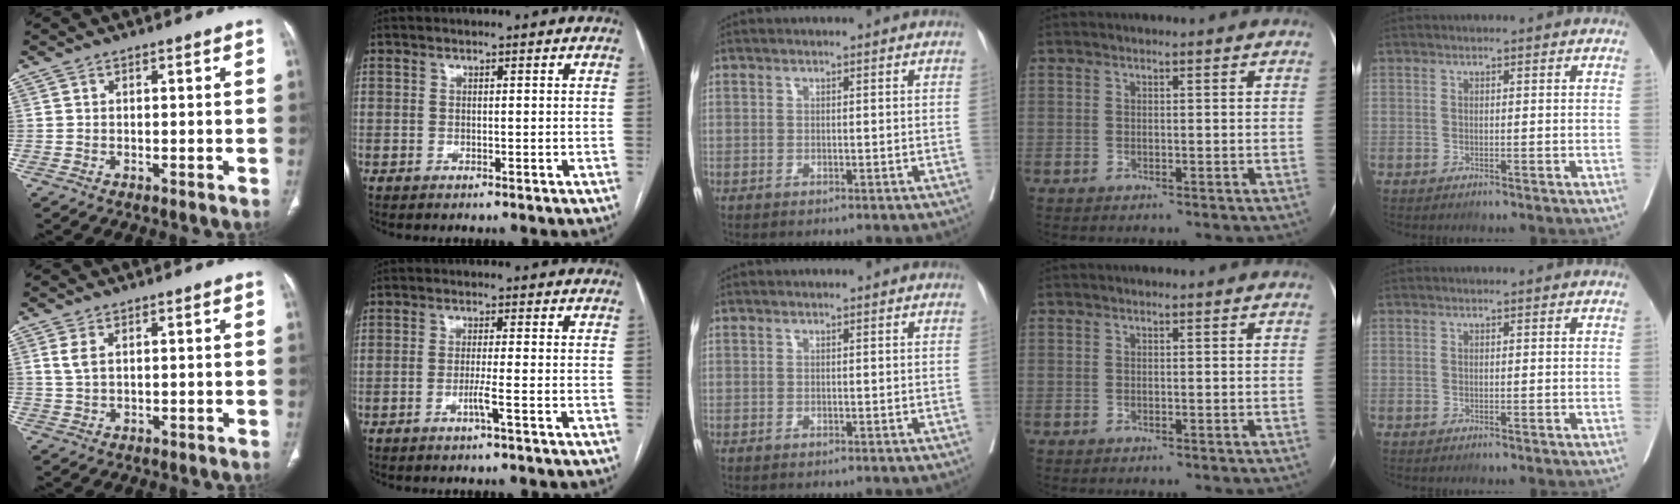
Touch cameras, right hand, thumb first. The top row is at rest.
{"thumb": {"total": 3.3, "force": [1.2, 1.8, 2.5], "torque": [-0.060, 0.004, 0.032]}, "index": {"total": 2.7, "force": [-1.4, -0.6, 2.3], "torque": [-0.045, -0.004, -0.028]}}